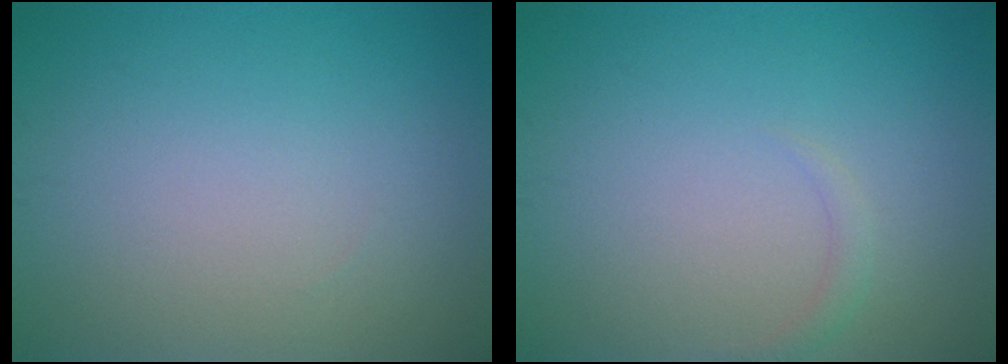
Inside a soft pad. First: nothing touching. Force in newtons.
{"total": 0.8, "press": 0.8, "slide": 0.1}